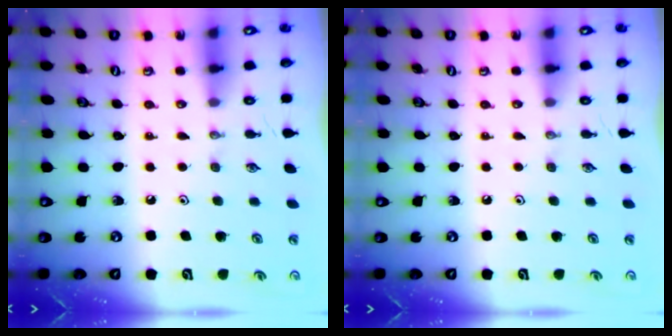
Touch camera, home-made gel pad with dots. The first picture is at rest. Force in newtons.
{"total": 0.0}